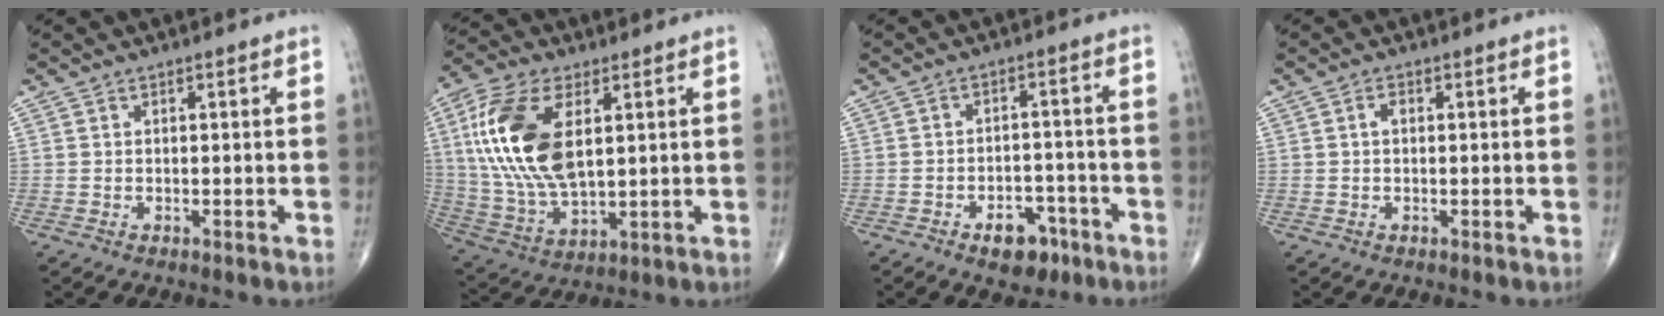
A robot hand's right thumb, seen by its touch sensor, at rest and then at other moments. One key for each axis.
{"total": 19.2, "fx": 4.4, "fy": 9.8, "fz": 15.9, "tx": -0.332, "ty": -0.012, "tz": 0.086}
{"total": 7.0, "fx": -4.1, "fy": 4.3, "fz": 3.8, "tx": -0.023, "ty": 0.034, "tz": -0.057}
{"total": 1.5, "fx": 0.1, "fy": 0.9, "fz": 1.2, "tx": -0.021, "ty": 0.004, "tz": 0.001}